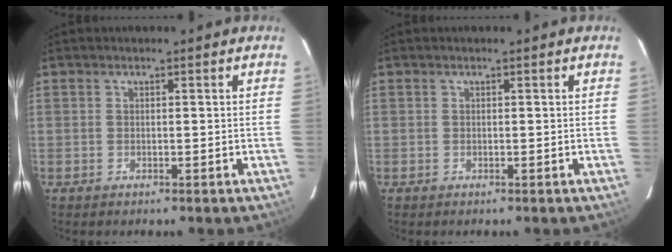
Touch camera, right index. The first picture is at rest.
{"total": 0.0}